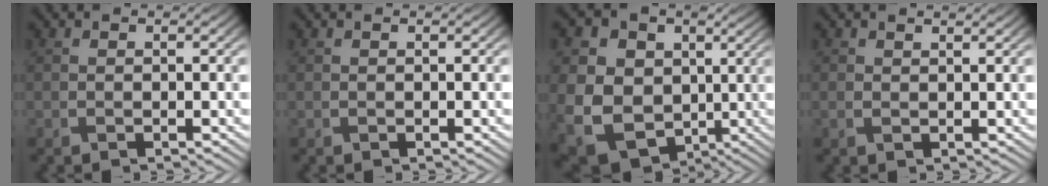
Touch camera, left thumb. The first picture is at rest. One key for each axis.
{"total": 0.0}
{"total": 16.9, "fx": 2.4, "fy": 14.3, "fz": 8.8, "tx": -0.249, "ty": 0.012, "tz": 0.047}
{"total": 1.1, "fx": 0.8, "fy": 0.5, "fz": 0.6, "tx": -0.017, "ty": -0.002, "tz": 0.018}